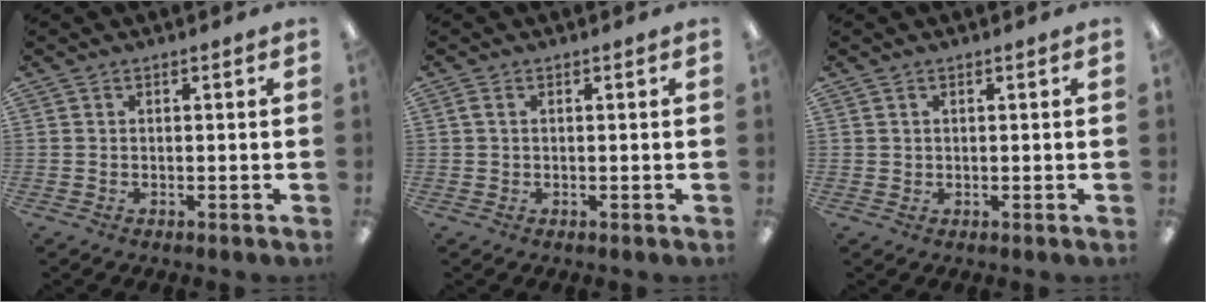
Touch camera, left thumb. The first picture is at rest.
{"total": 1.2, "force": [0.3, 0.7, 1.0], "torque": [-0.021, 0.006, 0.003]}
{"total": 0.8, "force": [0.5, 0.6, 0.0], "torque": [-0.001, 0.004, 0.008]}